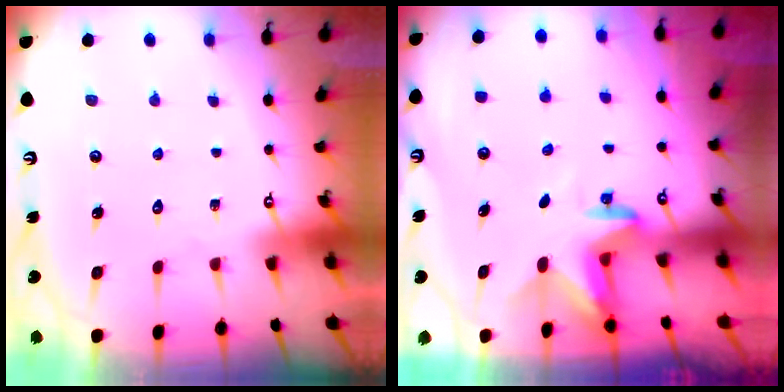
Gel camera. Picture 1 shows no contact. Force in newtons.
{"total": 3.1, "press": 3.0, "slide": 0.8}